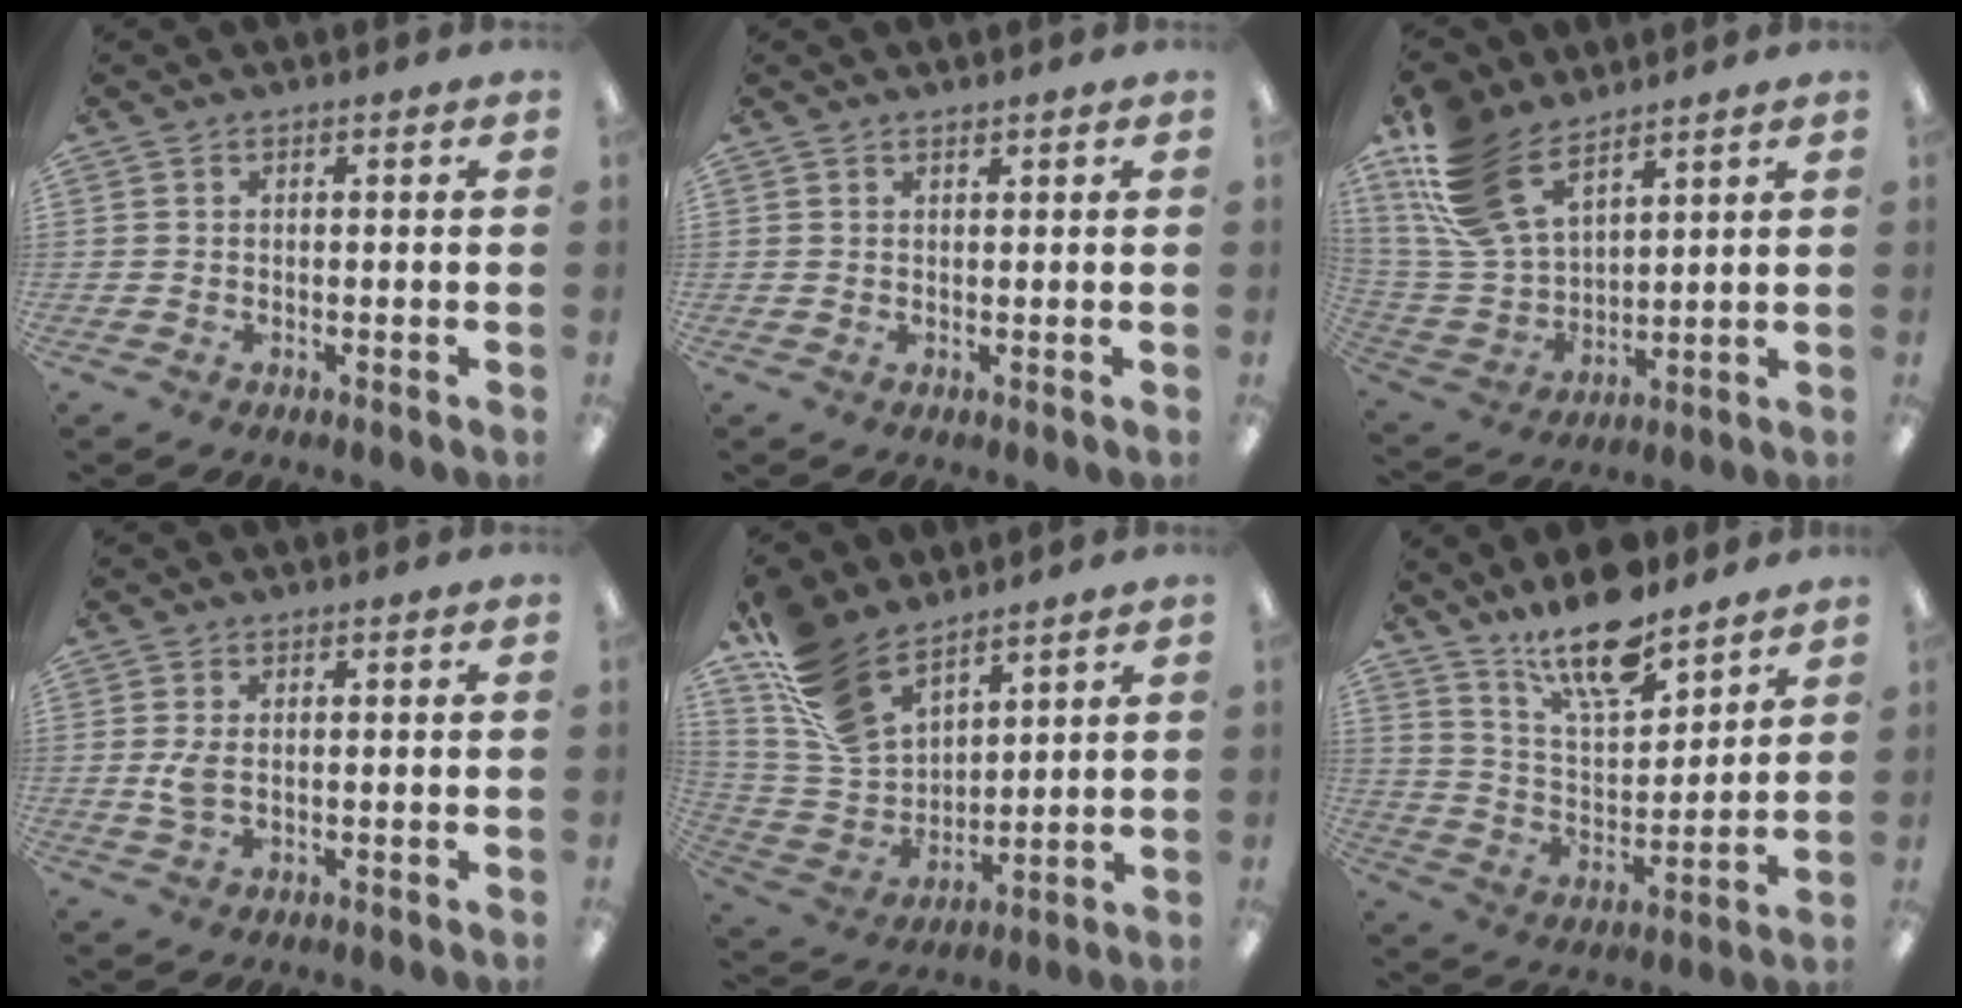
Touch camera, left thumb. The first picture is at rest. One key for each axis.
{"total": 0.9, "fx": 0.9, "fy": 0.2, "fz": 0.0, "tx": -0.001, "ty": -0.002, "tz": 0.017}
{"total": 17.5, "fx": 11.4, "fy": 9.1, "fz": 9.6, "tx": -0.235, "ty": -0.044, "tz": 0.218}
{"total": 3.6, "fx": 0.3, "fy": 1.9, "fz": 3.1, "tx": -0.068, "ty": -0.004, "tz": 0.000}
{"total": 15.4, "fx": 11.1, "fy": 8.3, "fz": 6.6, "tx": -0.154, "ty": -0.053, "tz": 0.220}
{"total": 15.7, "fx": 12.9, "fy": 4.3, "fz": 8.0, "tx": -0.149, "ty": -0.077, "tz": 0.224}